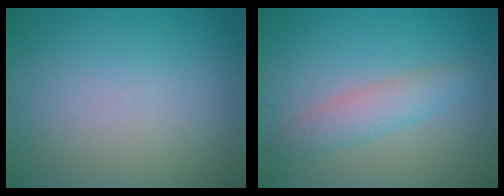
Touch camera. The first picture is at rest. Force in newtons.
{"total": 2.9, "press": 2.9, "slide": 0.1}